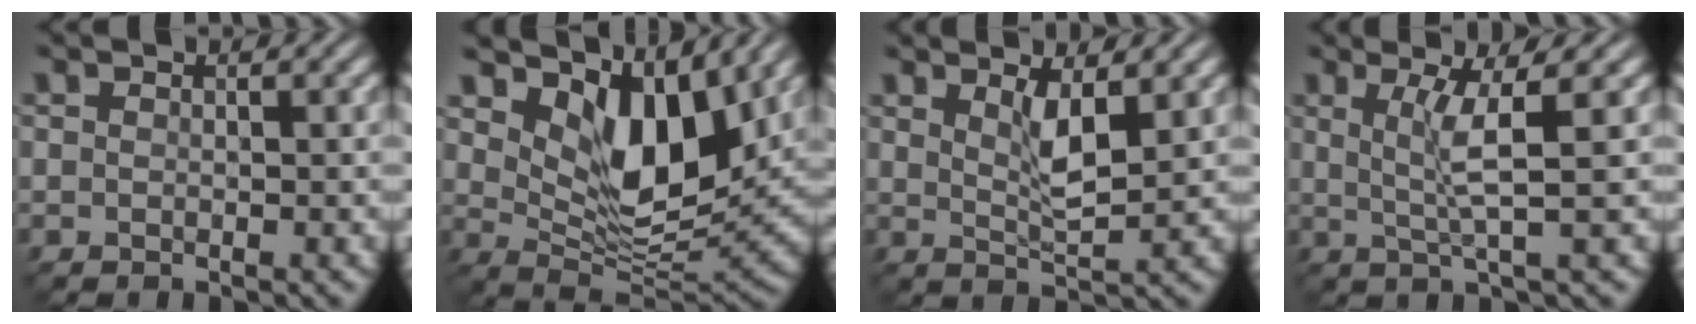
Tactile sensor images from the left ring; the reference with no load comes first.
{"total": 7.7, "force": [4.2, 3.7, 5.3], "torque": [-0.093, -0.014, 0.067]}
{"total": 2.6, "force": [1.4, 0.3, 2.2], "torque": [-0.042, -0.004, 0.028]}
{"total": 3.1, "force": [0.9, 0.1, 2.9], "torque": [-0.059, 0.001, 0.021]}